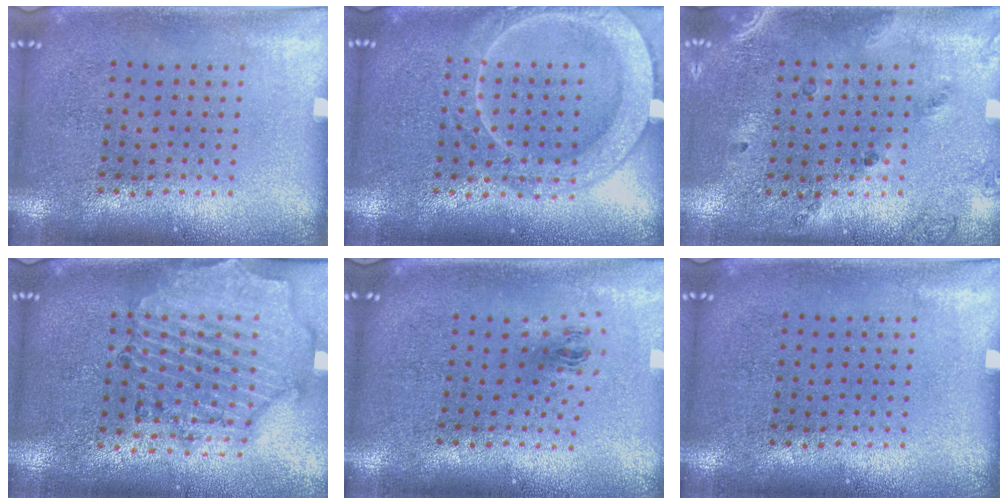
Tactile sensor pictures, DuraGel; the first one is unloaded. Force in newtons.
{"total": 3.7, "press": 3.7, "slide": 0.5}
{"total": 1.6, "press": 1.1, "slide": 1.1}
{"total": 1.7, "press": 1.6, "slide": 0.3}
{"total": 1.1, "press": 0.4, "slide": 1.0}
{"total": 0.0}